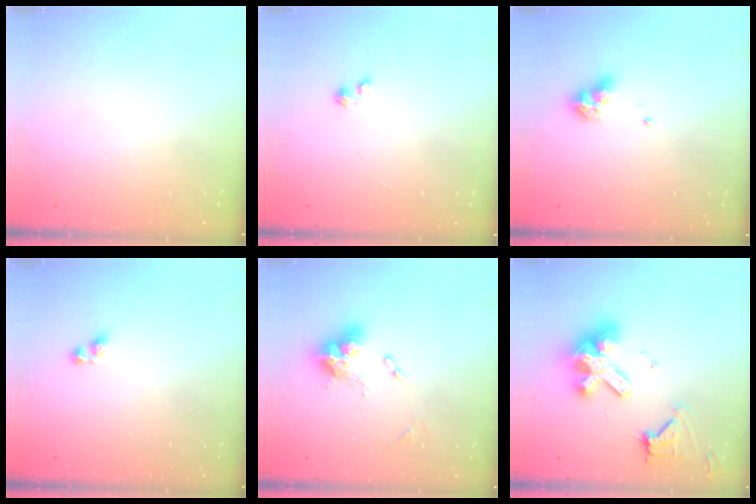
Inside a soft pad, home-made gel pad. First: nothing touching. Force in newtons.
{"total": 0.0}
{"total": 8.5, "press": 8.4, "slide": 0.9}
{"total": 2.5, "press": 2.5, "slide": 0.1}
{"total": 11.5, "press": 11.4, "slide": 1.4}
{"total": 15.7, "press": 15.6, "slide": 1.7}